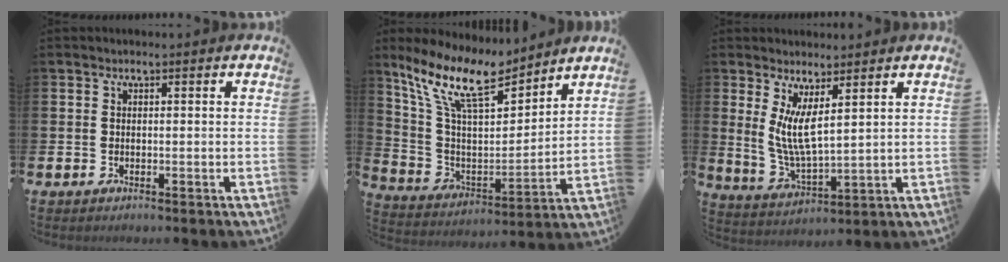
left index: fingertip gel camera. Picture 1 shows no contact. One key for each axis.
{"total": 12.4, "fx": 10.3, "fy": 3.6, "fz": 6.1, "tx": -0.162, "ty": -0.055, "tz": 0.183}
{"total": 6.0, "fx": 3.6, "fy": 1.5, "fz": 4.5, "tx": -0.088, "ty": -0.028, "tz": 0.062}